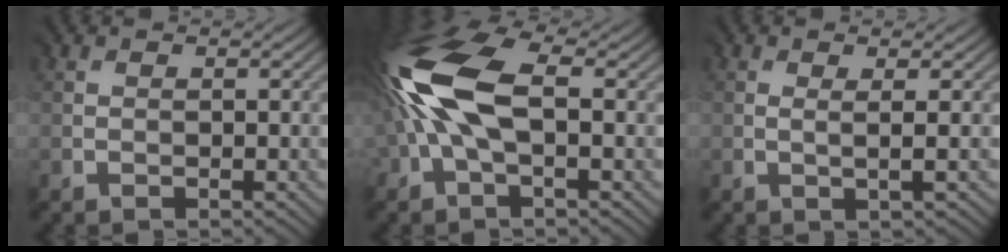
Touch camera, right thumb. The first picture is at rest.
{"total": 13.2, "force": [0.7, 6.3, 11.7], "torque": [-0.269, 0.023, -0.001]}
{"total": 1.2, "force": [0.1, 0.1, 1.2], "torque": [-0.022, 0.003, -0.003]}